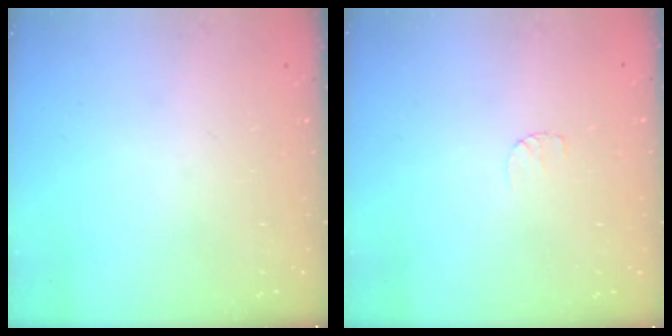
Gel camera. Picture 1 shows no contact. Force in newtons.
{"total": 4.0, "press": 4.0, "slide": 0.3}